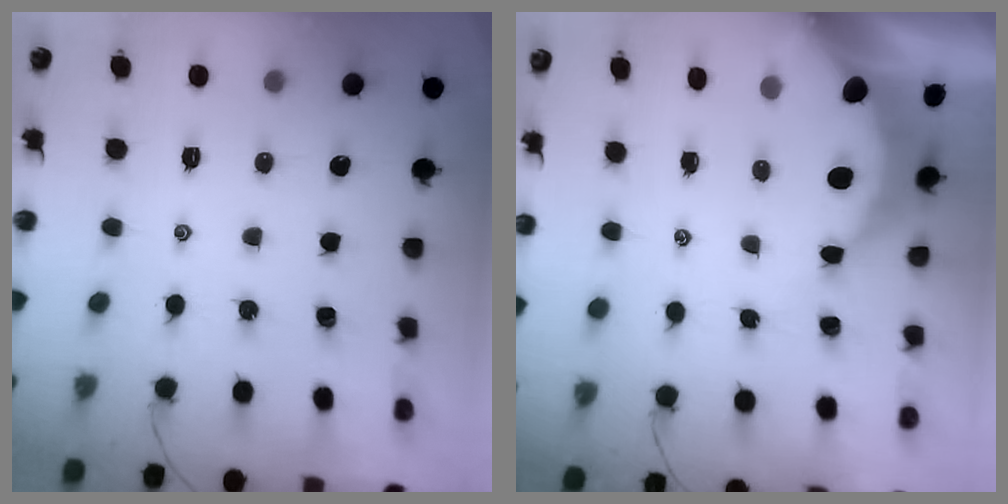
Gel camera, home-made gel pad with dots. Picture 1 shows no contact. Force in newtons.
{"total": 8.4, "press": 8.3, "slide": 1.0}